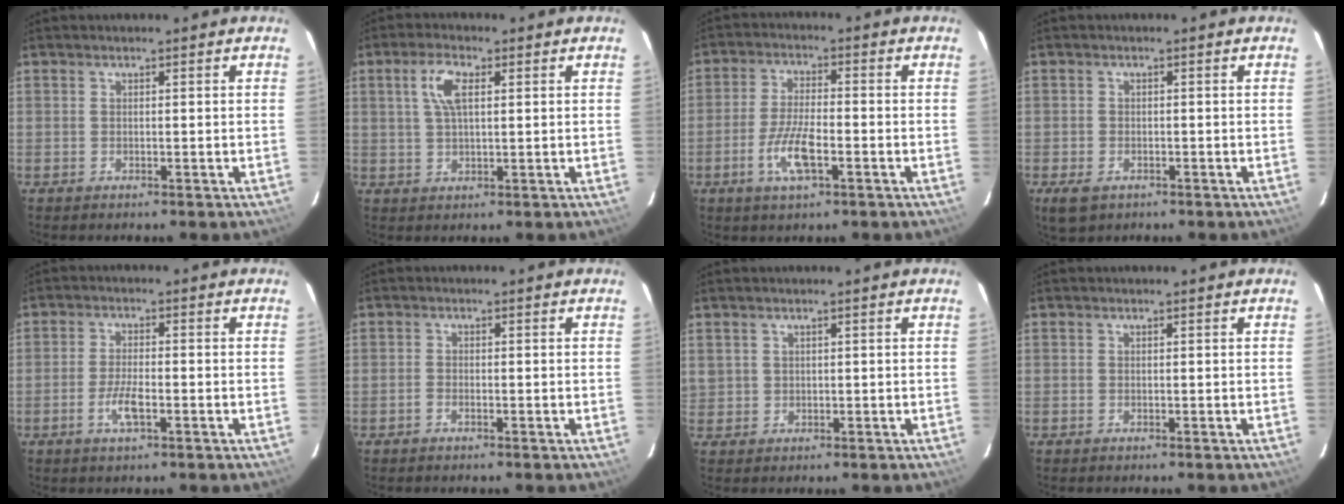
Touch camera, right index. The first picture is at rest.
{"total": 5.4, "force": [1.7, 2.2, 4.7], "torque": [-0.092, 0.010, 0.034]}
{"total": 7.8, "force": [-3.2, 2.1, 6.8], "torque": [-0.143, -0.004, -0.062]}
{"total": 4.2, "force": [-2.3, 2.6, 2.3], "torque": [-0.050, -0.009, -0.036]}
{"total": 4.4, "force": [-1.8, 1.1, 3.9], "torque": [-0.081, -0.004, -0.035]}
{"total": 0.8, "force": [-0.6, 0.2, 0.5], "torque": [-0.013, 0.001, -0.014]}
{"total": 1.9, "force": [1.0, 1.6, 0.2], "torque": [0.004, 0.007, 0.022]}
{"total": 0.0}